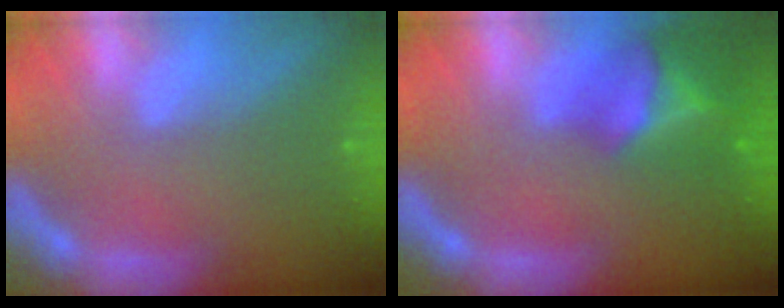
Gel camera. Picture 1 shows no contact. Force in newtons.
{"total": 7.5}